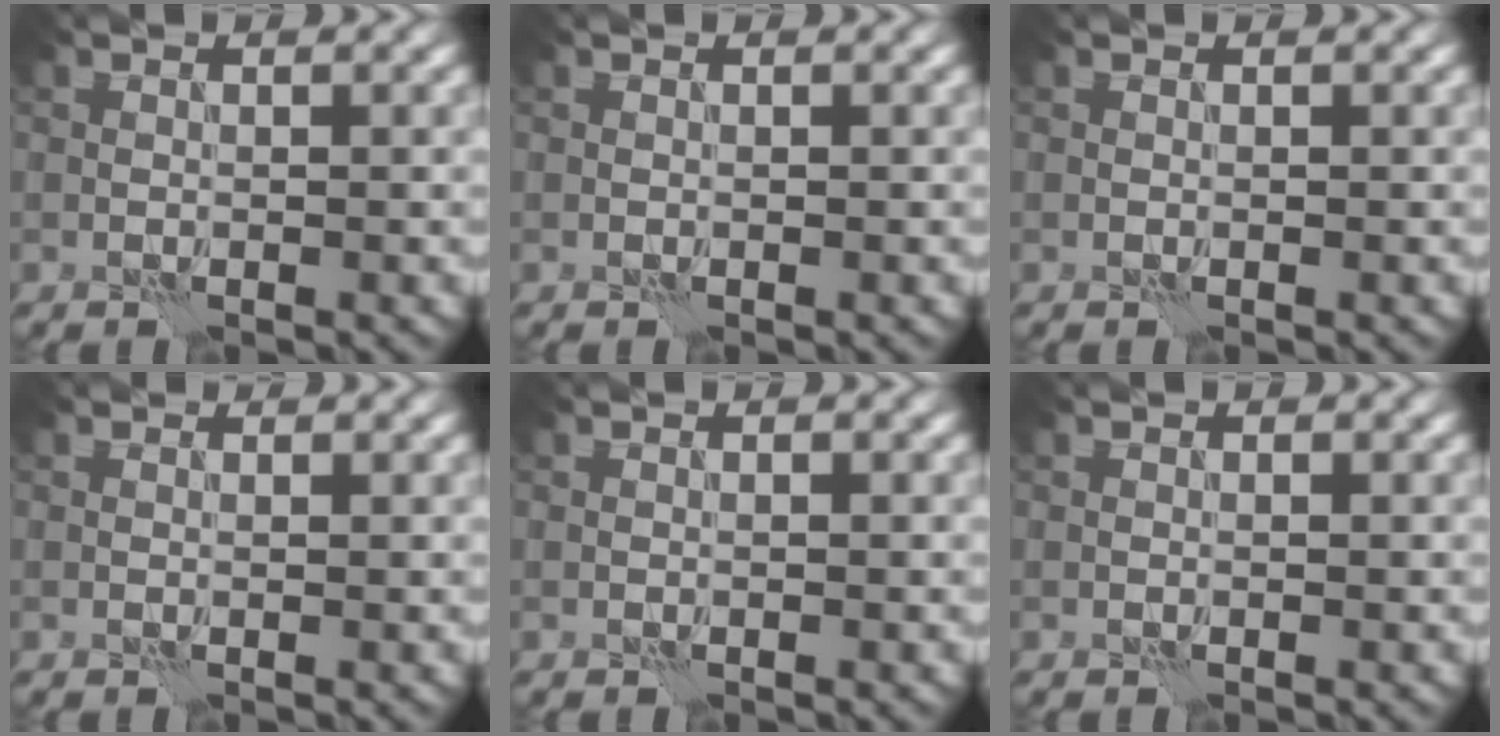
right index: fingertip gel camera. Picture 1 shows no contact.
{"total": 0.0}
{"total": 0.0}
{"total": 0.8, "force": [0.7, 0.3, 0.2], "torque": [-0.005, -0.002, 0.004]}
{"total": 0.0}
{"total": 0.0}